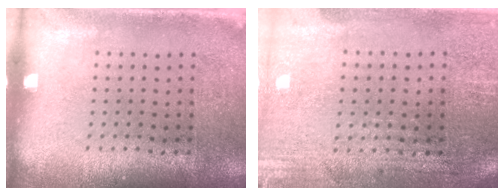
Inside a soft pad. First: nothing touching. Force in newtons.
{"total": 0.6, "press": 0.5, "slide": 0.4}